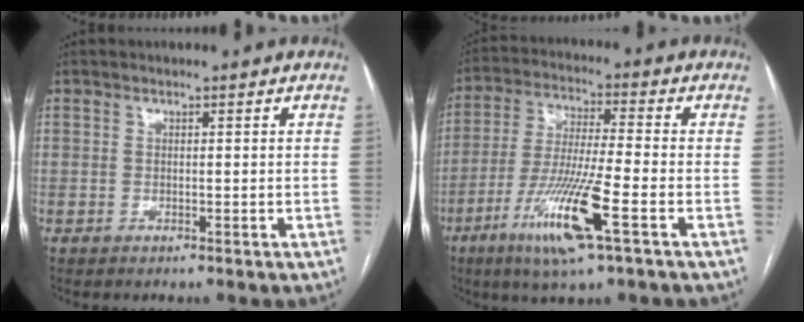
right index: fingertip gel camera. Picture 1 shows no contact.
{"total": 12.9, "force": [-5.7, 0.4, 11.6], "torque": [-0.236, -0.022, -0.104]}